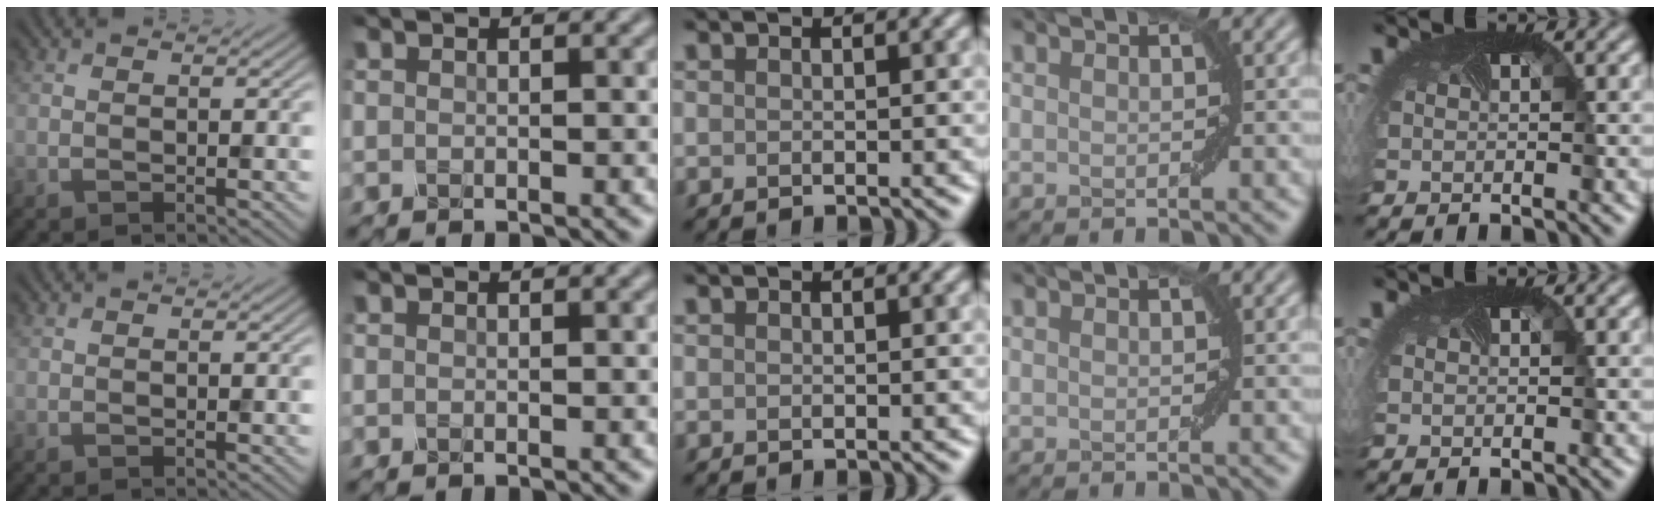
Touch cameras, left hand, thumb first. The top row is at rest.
{}